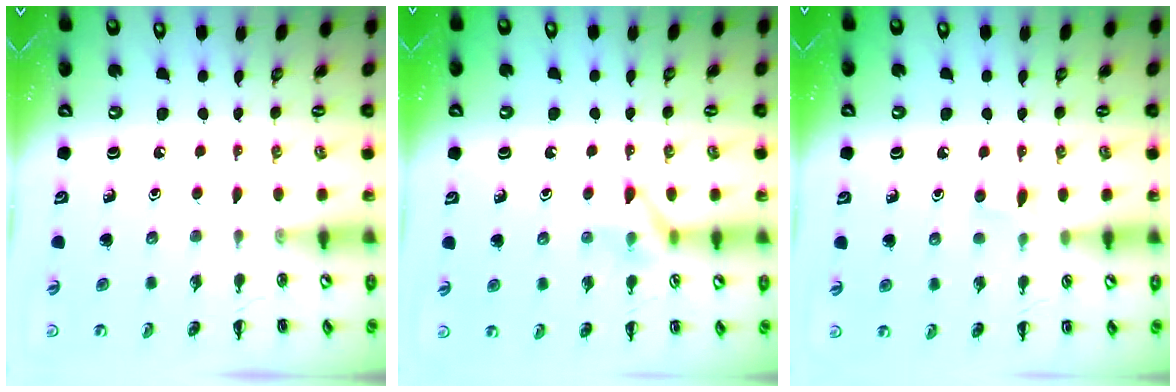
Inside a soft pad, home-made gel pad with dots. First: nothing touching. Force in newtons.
{"total": 7.2, "press": 7.2, "slide": 0.7}
{"total": 3.7, "press": 3.5, "slide": 1.1}